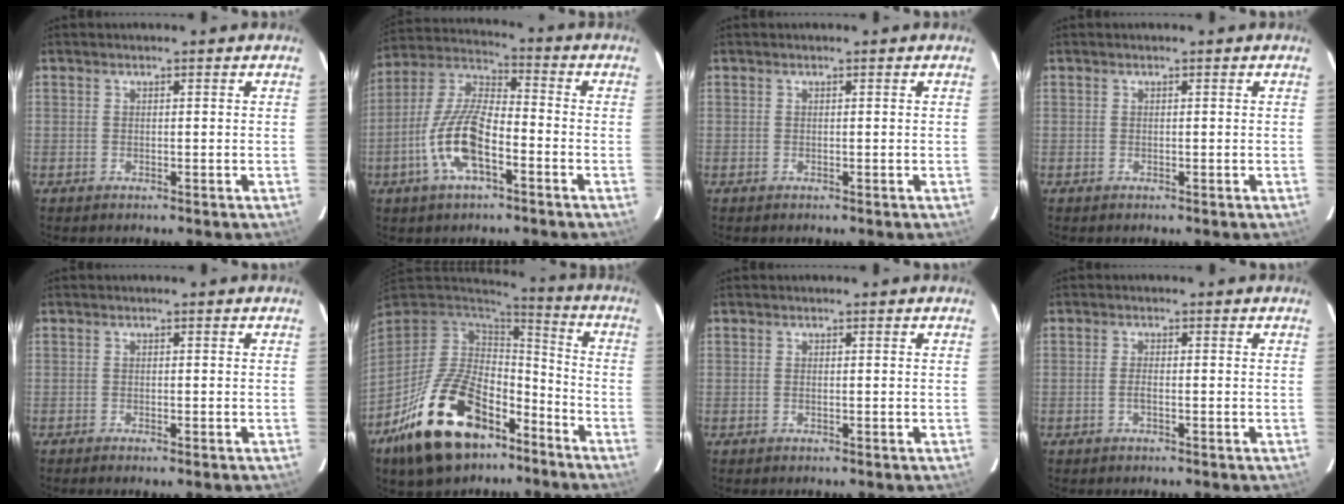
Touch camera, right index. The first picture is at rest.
{"total": 13.3, "force": [-5.4, 4.8, 11.2], "torque": [-0.239, 0.000, -0.104]}
{"total": 0.0}
{"total": 0.0}
{"total": 0.7, "force": [-0.6, 0.0, 0.5], "torque": [-0.010, -0.001, -0.009]}
{"total": 23.3, "force": [-12.9, 12.9, 14.6], "torque": [-0.290, -0.002, -0.198]}
{"total": 0.0}
{"total": 1.4, "force": [-0.5, 0.4, 1.2], "torque": [-0.027, 0.002, -0.011]}